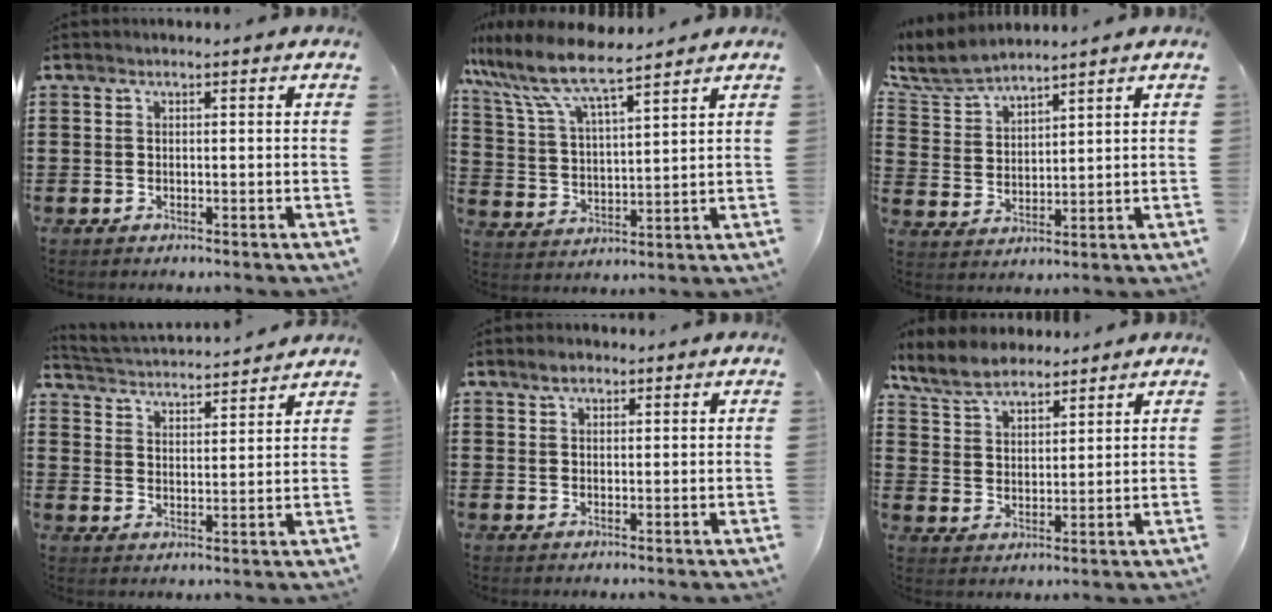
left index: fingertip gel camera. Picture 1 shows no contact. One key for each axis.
{"total": 8.7, "fx": 7.3, "fy": 1.1, "fz": 4.5, "tx": -0.116, "ty": -0.033, "tz": 0.126}
{"total": 5.7, "fx": 5.2, "fy": 1.2, "fz": 1.8, "tx": -0.059, "ty": -0.018, "tz": 0.094}
{"total": 3.0, "fx": 3.0, "fy": -0.2, "fz": -0.1, "tx": -0.017, "ty": -0.025, "tz": 0.047}
{"total": 2.2, "fx": 1.6, "fy": 1.1, "fz": 1.0, "tx": -0.015, "ty": 0.002, "tz": 0.028}
{"total": 6.4, "fx": 5.5, "fy": 2.3, "fz": 2.1, "tx": -0.063, "ty": -0.005, "tz": 0.104}